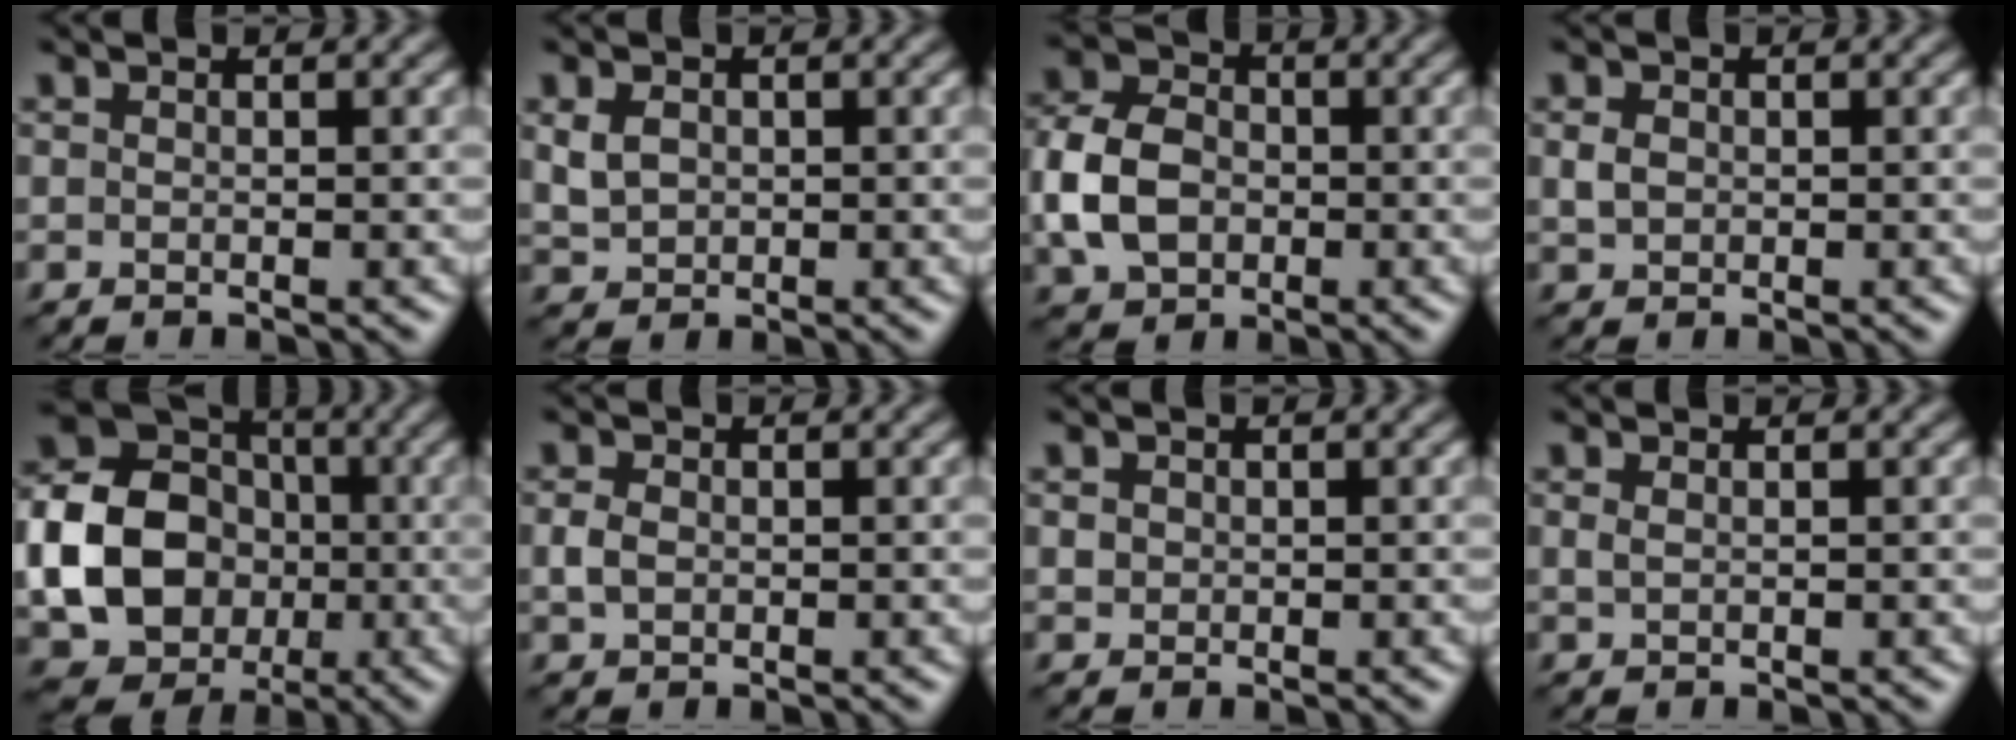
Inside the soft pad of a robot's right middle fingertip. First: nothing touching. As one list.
[{"total": 2.2, "force": [0.4, 1.7, 1.2], "torque": [-0.033, 0.001, 0.010]}, {"total": 7.0, "force": [-1.3, 5.1, 4.5], "torque": [-0.107, 0.007, -0.037]}, {"total": 1.3, "force": [0.1, 1.0, 0.8], "torque": [-0.019, 0.003, 0.002]}, {"total": 12.4, "force": [-1.6, 10.4, 6.5], "torque": [-0.119, -0.018, -0.039]}, {"total": 1.5, "force": [0.0, 1.2, 1.0], "torque": [-0.025, 0.002, -0.001]}, {"total": 0.6, "force": [0.1, 0.6, 0.2], "torque": [0.000, 0.000, 0.003]}, {"total": 0.6, "force": [0.3, 0.2, 0.5], "torque": [-0.015, 0.001, 0.007]}]